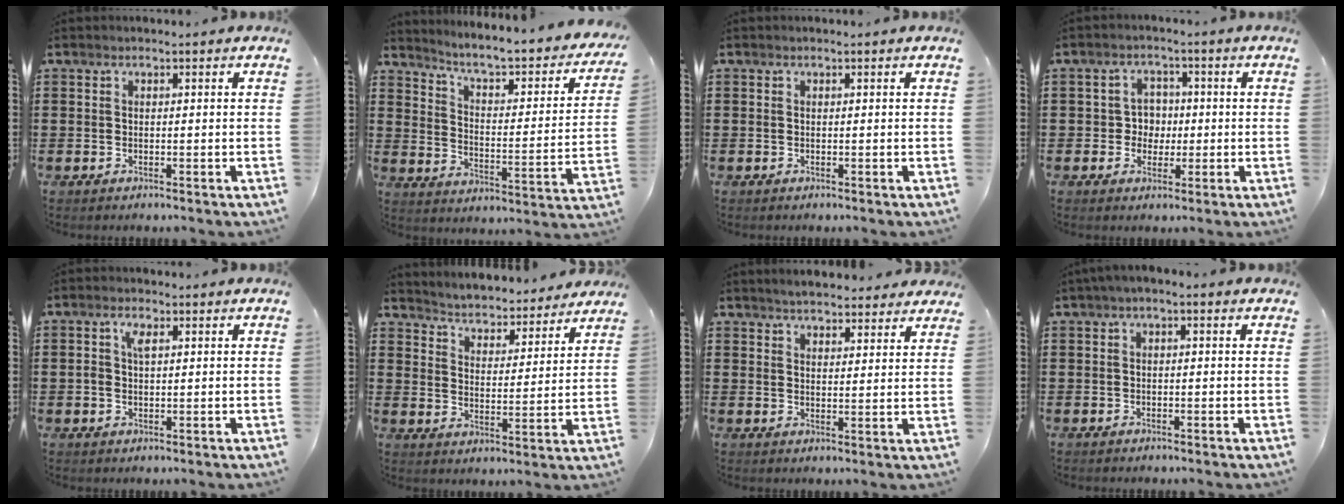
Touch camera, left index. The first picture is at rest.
{"total": 4.6, "force": [3.9, 0.2, 2.5], "torque": [-0.068, -0.038, 0.053]}
{"total": 0.0}
{"total": 3.9, "force": [-0.3, 3.6, 1.4], "torque": [-0.040, 0.010, -0.009]}
{"total": 2.8, "force": [0.6, 1.4, 2.3], "torque": [-0.058, 0.008, 0.006]}
{"total": 3.9, "force": [3.9, -0.1, -0.3], "torque": [-0.019, -0.036, 0.061]}
{"total": 3.9, "force": [3.8, 0.6, 0.7], "torque": [-0.023, -0.007, 0.072]}
{"total": 1.2, "force": [-0.6, 0.4, 1.0], "torque": [-0.016, 0.000, -0.011]}